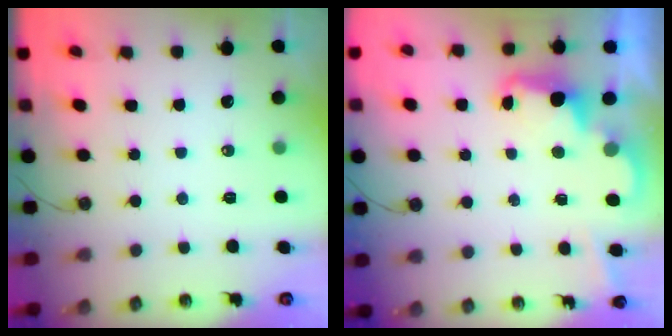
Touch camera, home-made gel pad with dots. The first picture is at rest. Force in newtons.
{"total": 2.5, "press": 2.5, "slide": 0.6}